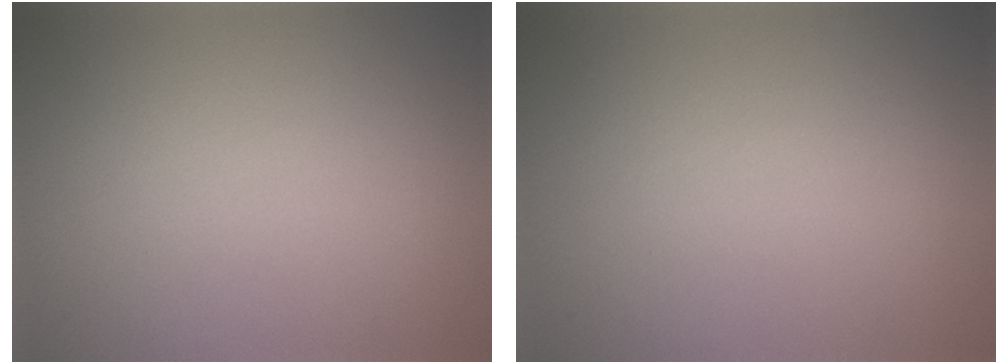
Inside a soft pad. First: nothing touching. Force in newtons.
{"total": 0.0}